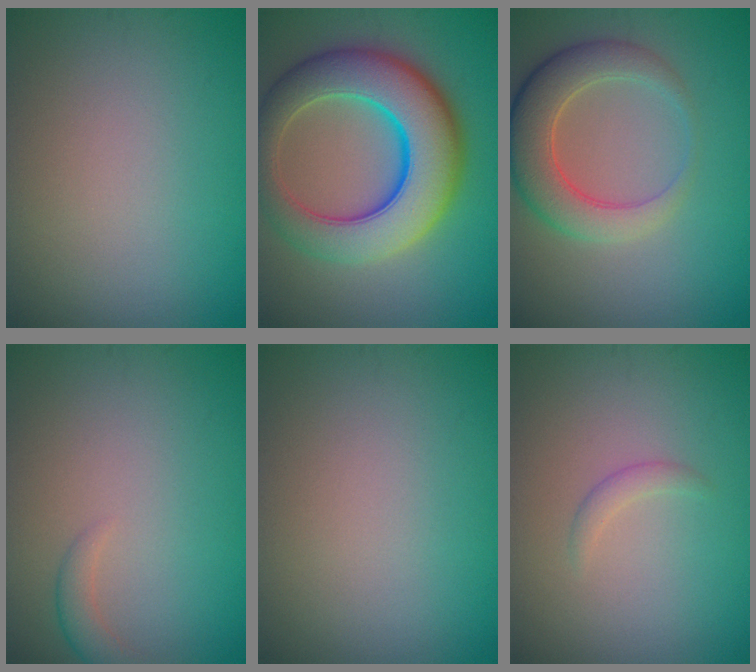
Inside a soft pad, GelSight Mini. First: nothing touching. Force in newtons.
{"total": 10.5, "press": 10.5, "slide": 0.2}
{"total": 5.3, "press": 5.3, "slide": 0.6}
{"total": 1.5, "press": 1.5, "slide": 0.1}
{"total": 0.0}
{"total": 1.0, "press": 1.0, "slide": 0.0}